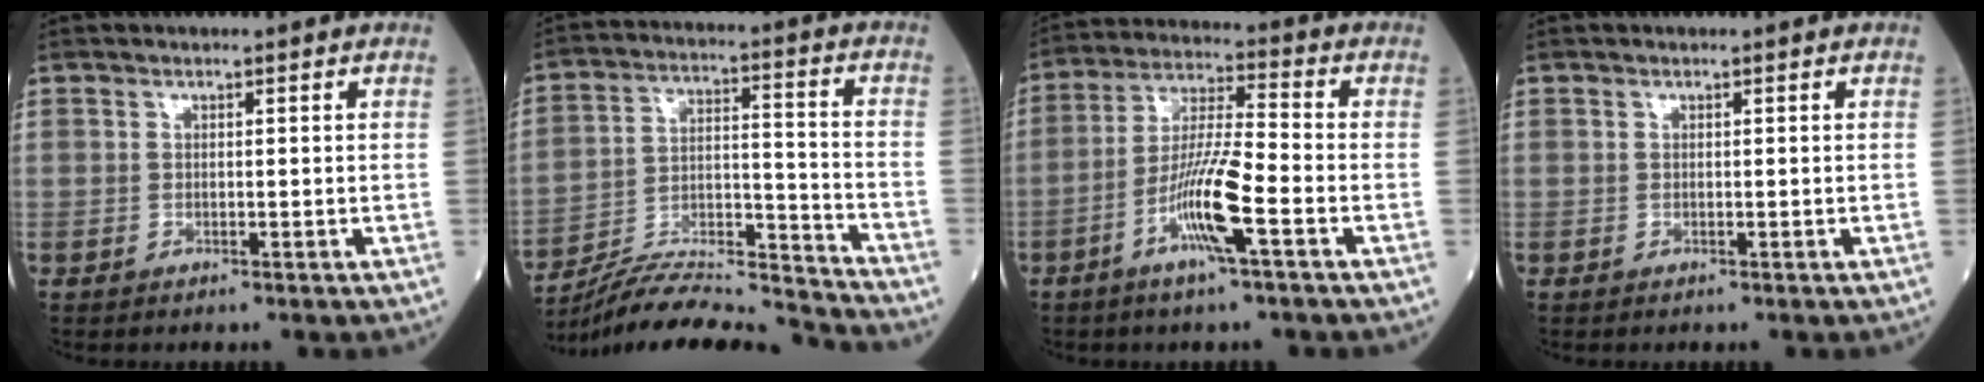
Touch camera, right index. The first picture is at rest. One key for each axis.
{"total": 18.8, "fx": -18.2, "fy": -0.5, "fz": 4.9, "tx": -0.102, "ty": 0.014, "tz": -0.298}
{"total": 10.1, "fx": -4.3, "fy": 0.3, "fz": 9.2, "tx": -0.179, "ty": -0.002, "tz": -0.086}
{"total": 0.0}